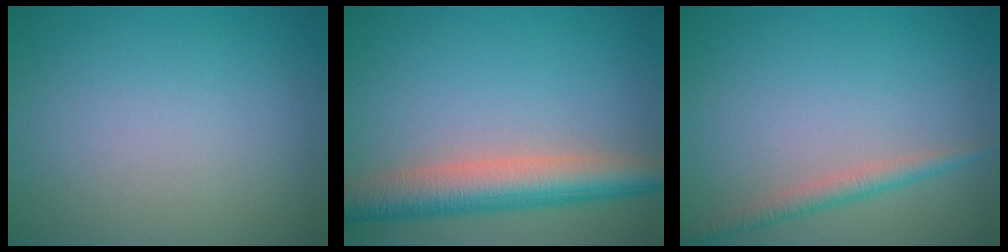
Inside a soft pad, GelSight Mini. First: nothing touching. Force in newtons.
{"total": 6.5, "press": 6.5, "slide": 0.3}
{"total": 1.9, "press": 1.9, "slide": 0.0}